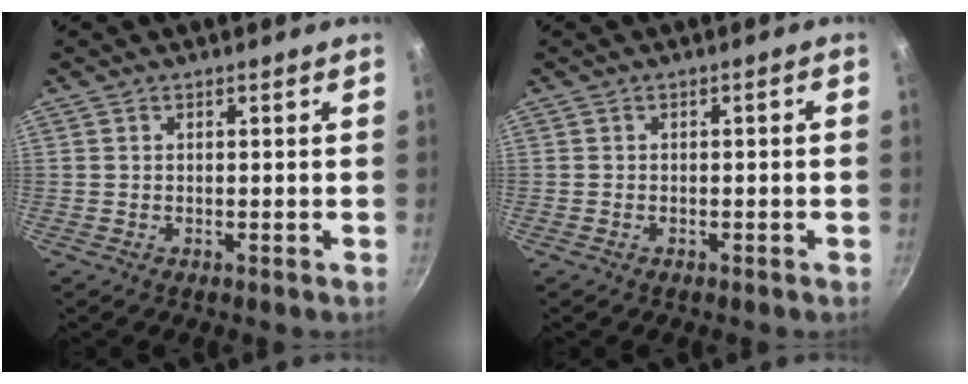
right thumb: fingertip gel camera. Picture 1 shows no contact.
{"total": 1.0, "force": [-0.7, 0.5, 0.6], "torque": [-0.014, 0.015, -0.008]}